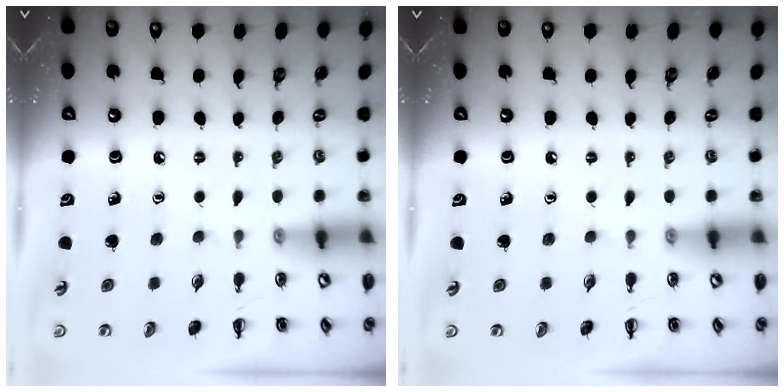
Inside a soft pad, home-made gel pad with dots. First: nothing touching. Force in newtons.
{"total": 0.0}